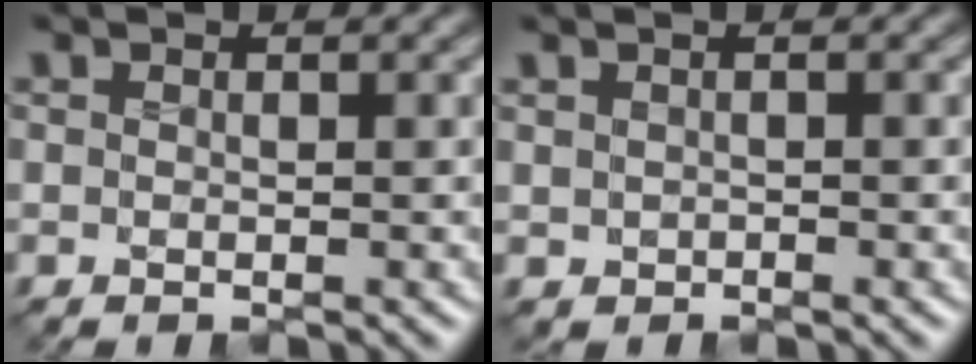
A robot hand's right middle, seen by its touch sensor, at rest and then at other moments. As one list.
[{"total": 0.0}]